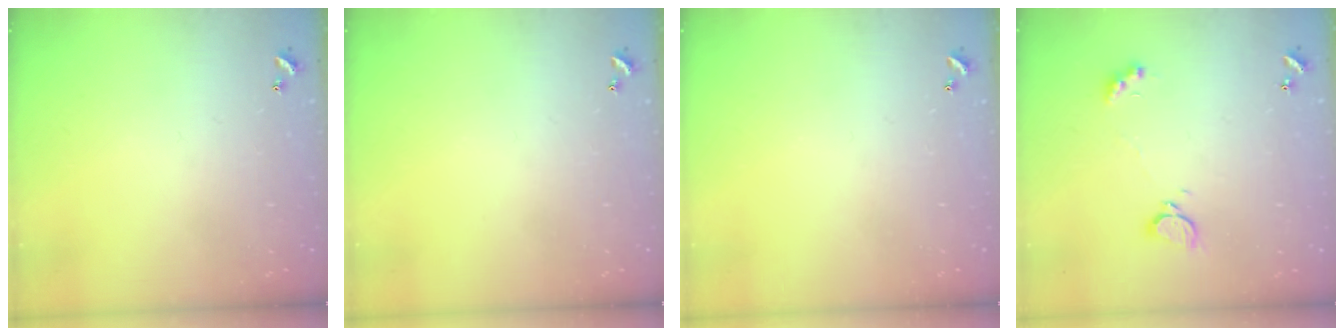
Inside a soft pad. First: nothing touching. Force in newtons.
{"total": 0.0}
{"total": 0.0}
{"total": 2.5, "press": 2.4, "slide": 0.5}